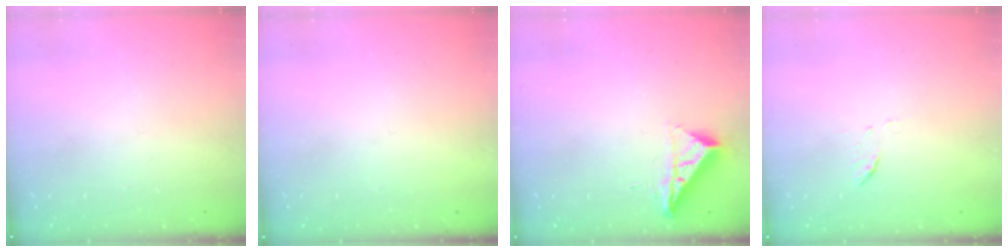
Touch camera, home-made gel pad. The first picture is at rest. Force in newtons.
{"total": 1.5, "press": 1.5, "slide": 0.1}
{"total": 7.7, "press": 7.7, "slide": 0.3}
{"total": 5.2, "press": 5.1, "slide": 0.7}